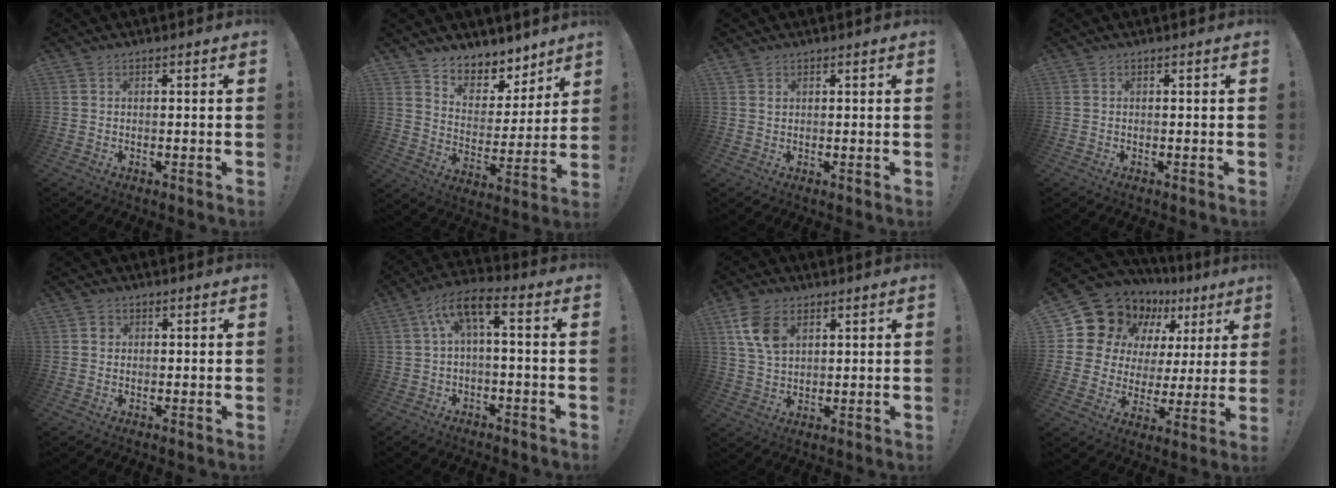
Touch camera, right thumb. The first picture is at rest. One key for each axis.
{"total": 7.3, "fx": 6.1, "fy": 4.0, "fz": 0.8, "tx": -0.005, "ty": -0.068, "tz": 0.113}
{"total": 1.0, "fx": 0.7, "fy": 0.6, "fz": 0.1, "tx": 0.010, "ty": -0.007, "tz": 0.013}
{"total": 0.0}
{"total": 1.7, "fx": 0.4, "fy": 1.6, "fz": 0.4, "tx": -0.001, "ty": 0.002, "tz": 0.005}
{"total": 7.6, "fx": 0.4, "fy": 2.3, "fz": 7.2, "tx": -0.129, "ty": 0.004, "tz": 0.010}
{"total": 9.5, "fx": 4.2, "fy": 6.0, "fz": 6.0, "tx": -0.112, "ty": -0.010, "tz": 0.080}
{"total": 15.1, "fx": 10.5, "fy": 8.9, "fz": 6.0, "tx": -0.103, "ty": -0.080, "tz": 0.207}